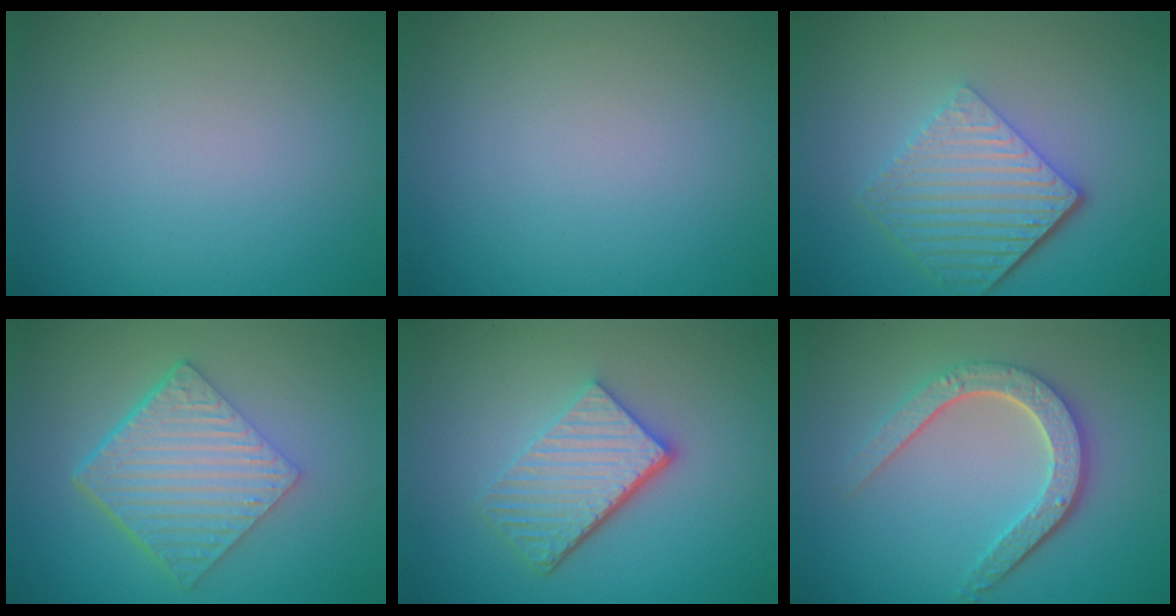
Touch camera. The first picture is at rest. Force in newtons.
{"total": 0.0}
{"total": 5.8, "press": 4.2, "slide": 4.1}
{"total": 6.5, "press": 4.4, "slide": 4.7}
{"total": 5.3, "press": 3.8, "slide": 3.7}
{"total": 4.7, "press": 3.6, "slide": 3.1}